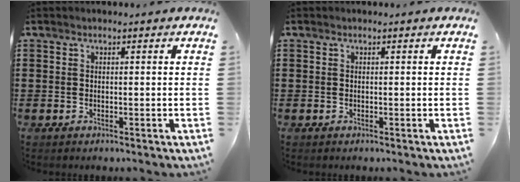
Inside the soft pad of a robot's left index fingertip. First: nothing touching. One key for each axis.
{"total": 0.0}